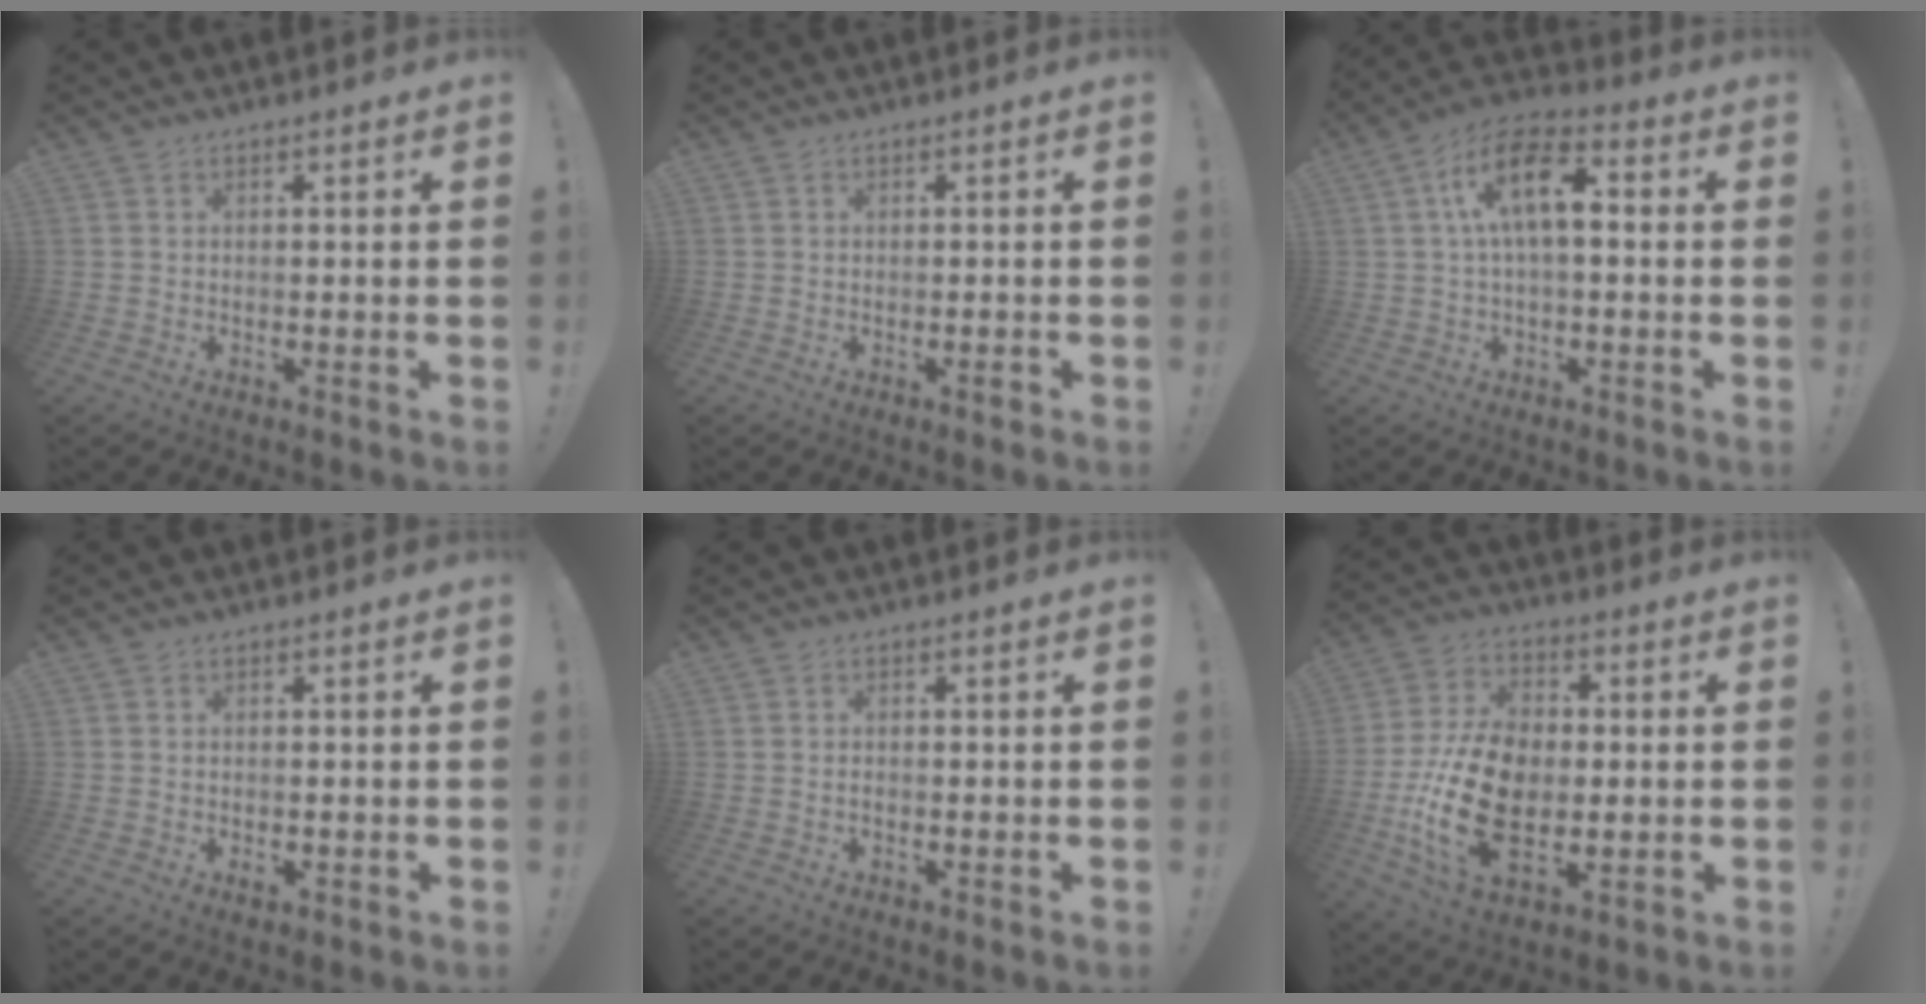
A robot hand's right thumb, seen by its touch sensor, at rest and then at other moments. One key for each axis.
{"total": 1.1, "fx": -0.6, "fy": 0.1, "fz": 0.9, "tx": -0.015, "ty": 0.002, "tz": -0.010}
{"total": 13.5, "fx": 2.6, "fy": 6.6, "fz": 11.5, "tx": -0.191, "ty": 0.010, "tz": 0.048}
{"total": 0.9, "fx": -0.4, "fy": 0.5, "fz": 0.6, "tx": -0.004, "ty": -0.001, "tz": -0.009}
{"total": 0.7, "fx": -0.5, "fy": 0.3, "fz": 0.4, "tx": -0.010, "ty": 0.001, "tz": -0.009}
{"total": 20.3, "fx": -3.9, "fy": 12.8, "fz": 15.3, "tx": -0.300, "ty": 0.018, "tz": -0.059}